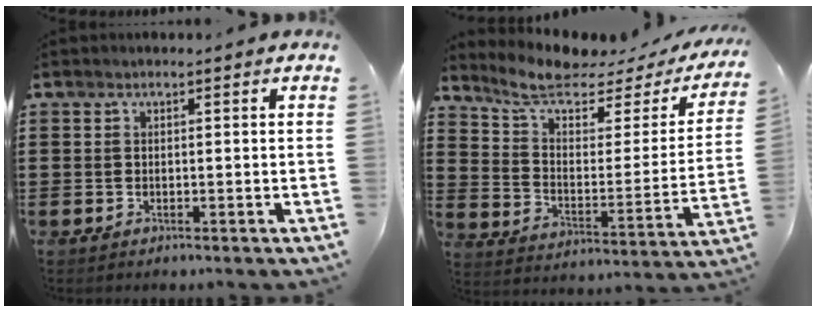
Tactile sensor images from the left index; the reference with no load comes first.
{"total": 7.1, "force": [5.9, 1.7, 3.6], "torque": [-0.099, -0.038, 0.099]}